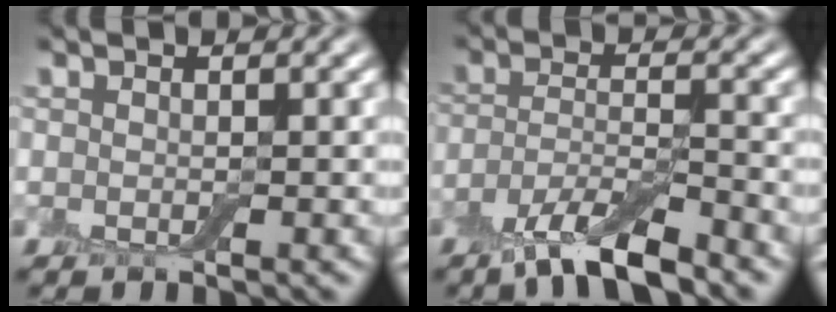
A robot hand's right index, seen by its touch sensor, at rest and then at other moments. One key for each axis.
{"total": 5.8, "fx": -4.3, "fy": 1.3, "fz": 3.6, "tx": -0.067, "ty": -0.006, "tz": -0.084}